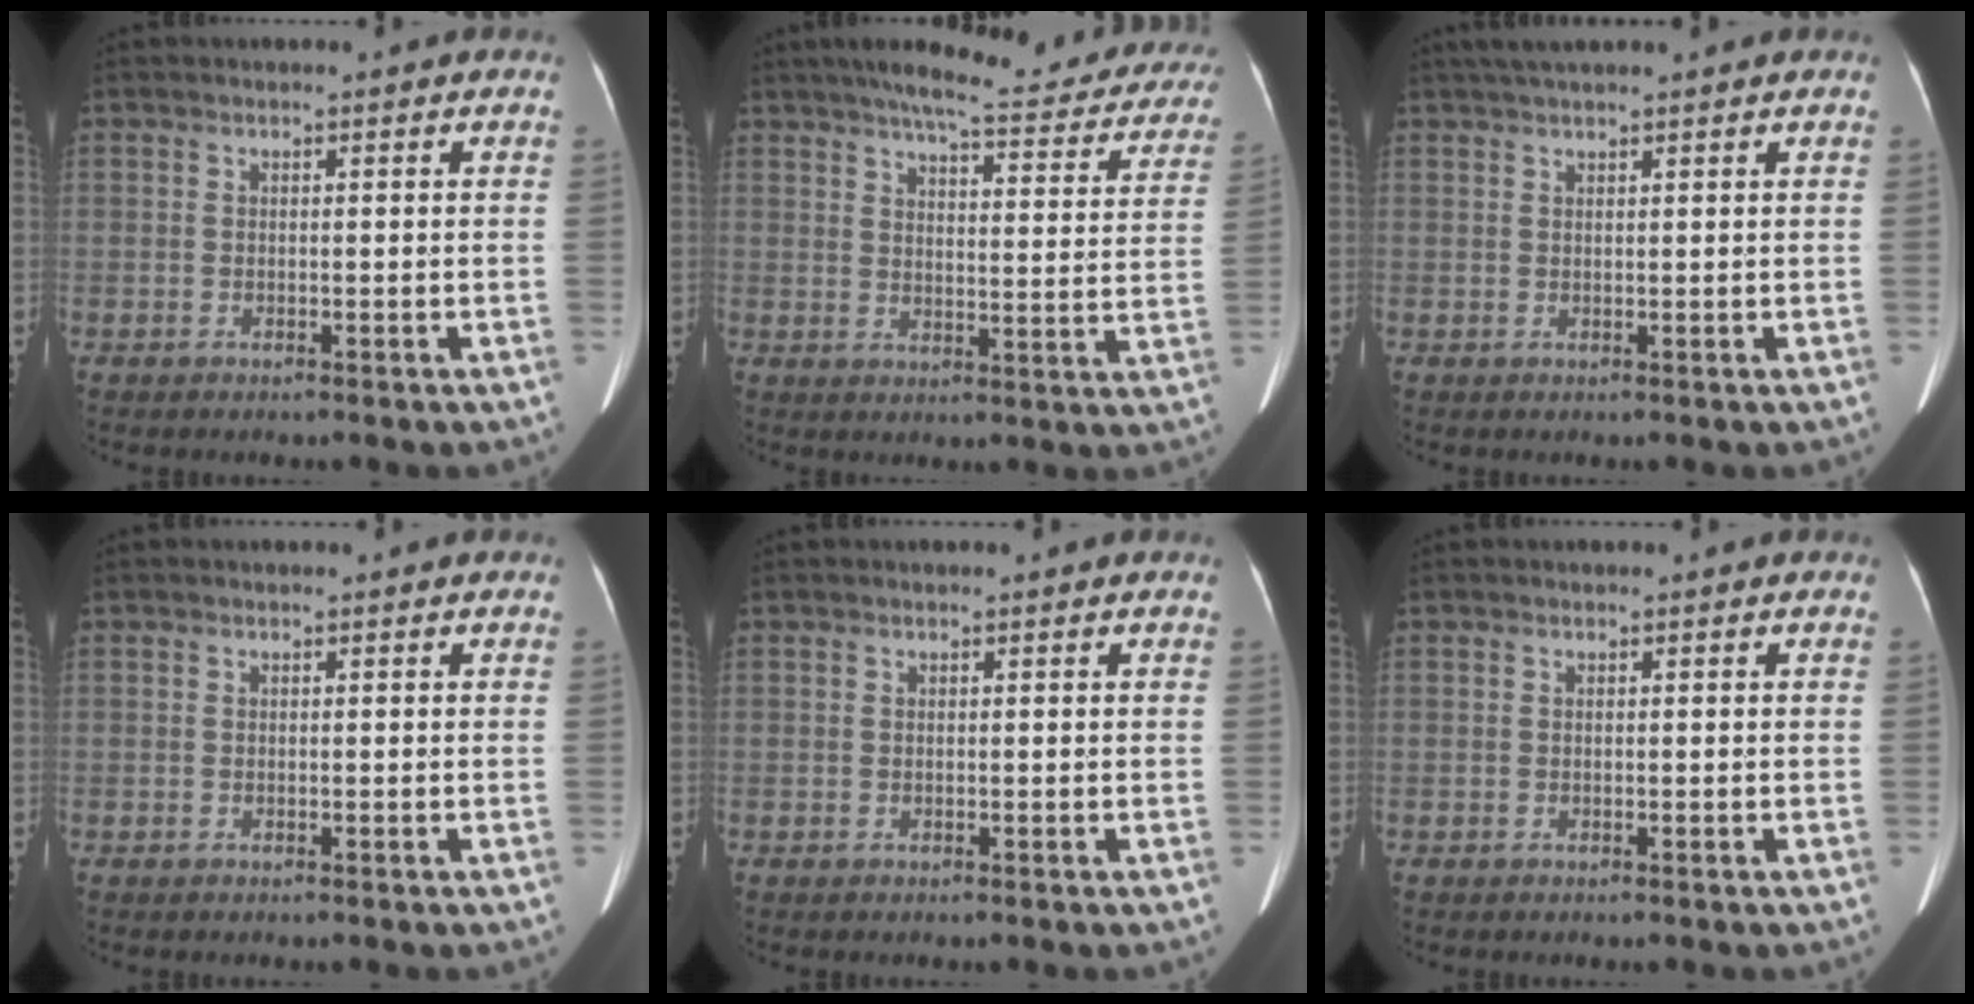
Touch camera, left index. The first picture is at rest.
{"total": 22.1, "force": [19.1, 4.1, 10.2], "torque": [-0.130, -0.019, 0.224]}
{"total": 5.5, "force": [4.6, 0.2, 3.0], "torque": [-0.045, 0.036, 0.074]}
{"total": 0.0}
{"total": 0.0}
{"total": 0.0}